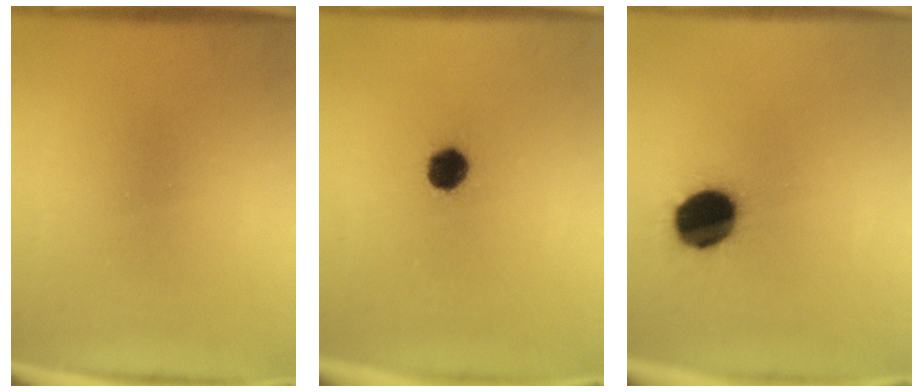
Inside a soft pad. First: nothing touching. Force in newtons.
{"total": 5.3}
{"total": 13.4}